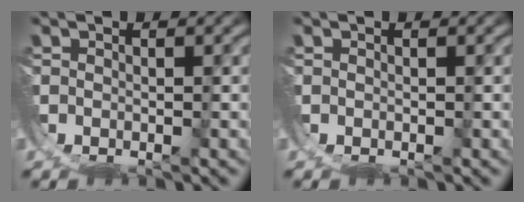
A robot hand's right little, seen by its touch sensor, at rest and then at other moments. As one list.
[{"total": 0.0}]